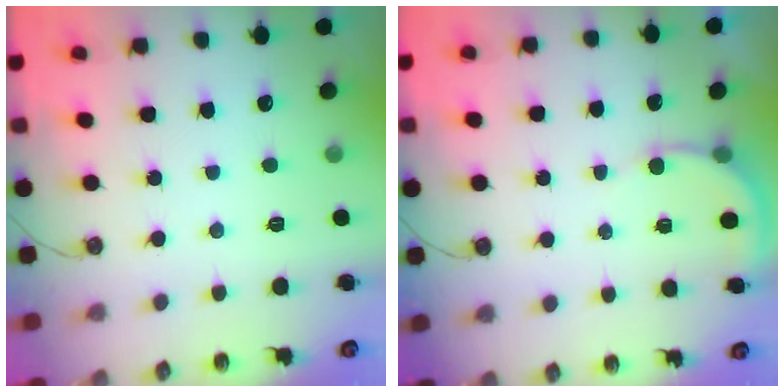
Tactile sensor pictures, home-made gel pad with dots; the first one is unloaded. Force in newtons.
{"total": 4.3, "press": 4.3, "slide": 0.4}